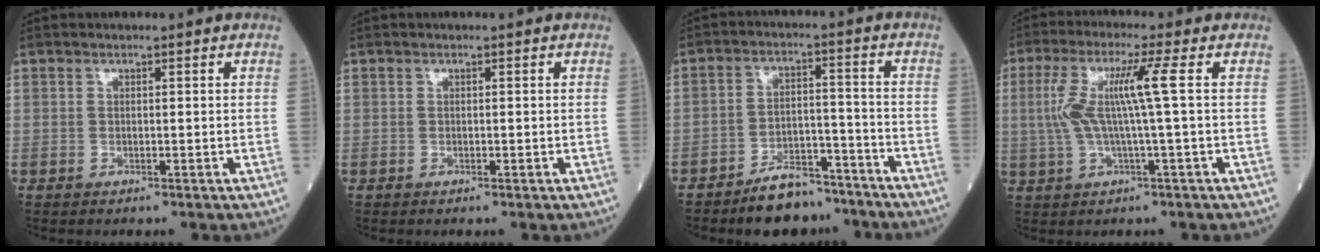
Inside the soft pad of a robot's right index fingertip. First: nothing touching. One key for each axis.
{"total": 0.0}
{"total": 8.1, "fx": -6.8, "fy": 3.2, "fz": 3.0, "tx": -0.045, "ty": 0.012, "tz": -0.111}
{"total": 7.8, "fx": 0.8, "fy": -0.8, "fz": 7.8, "tx": -0.167, "ty": 0.018, "tz": 0.017}